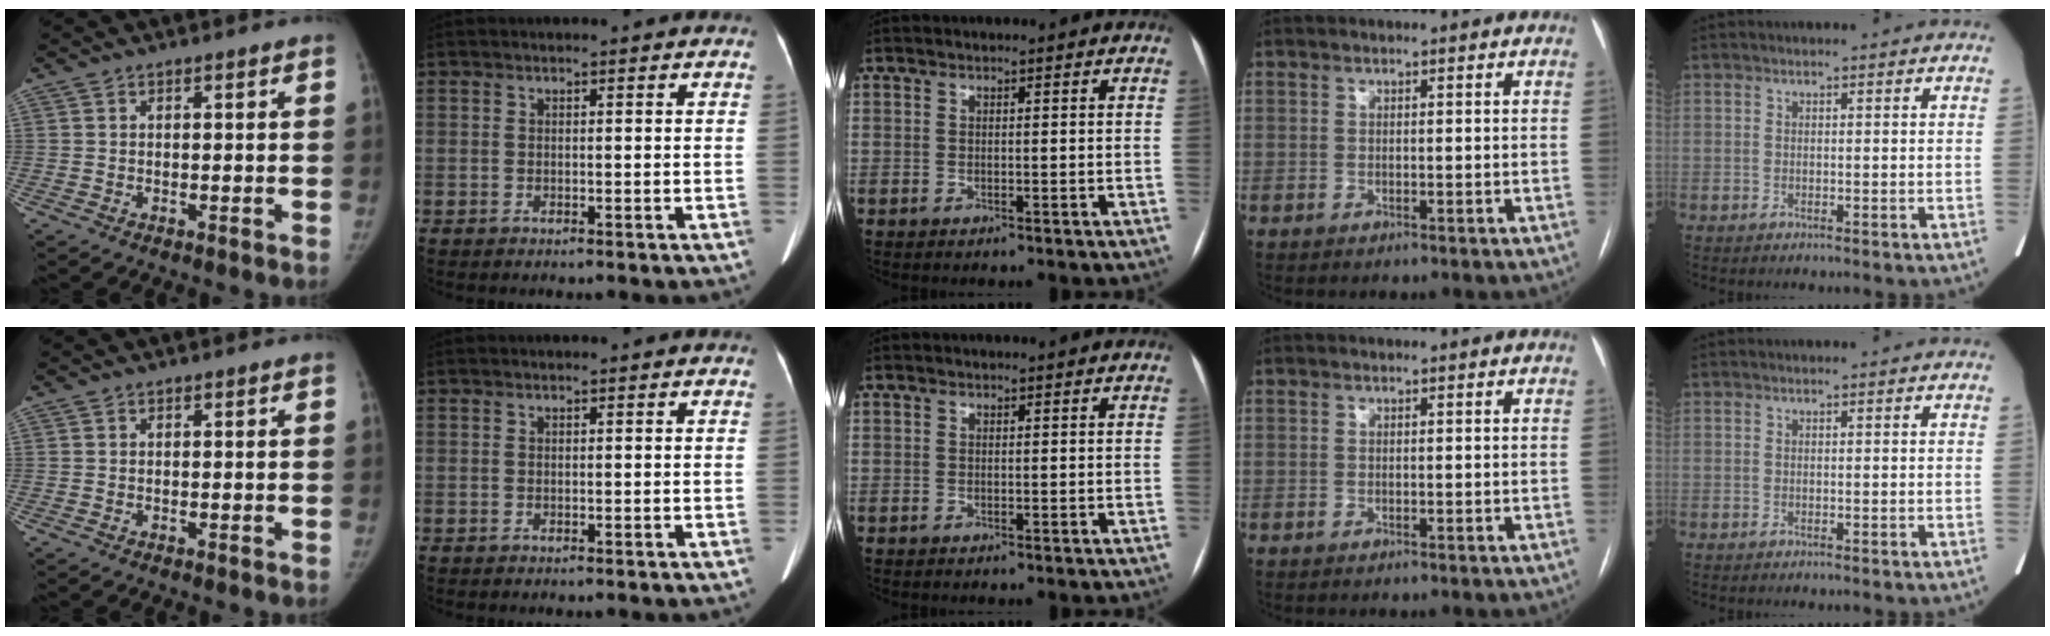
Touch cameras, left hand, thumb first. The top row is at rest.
{}